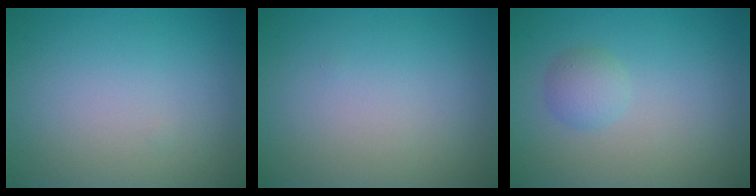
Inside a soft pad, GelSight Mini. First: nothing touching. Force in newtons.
{"total": 0.0}
{"total": 1.7, "press": 1.7, "slide": 0.1}